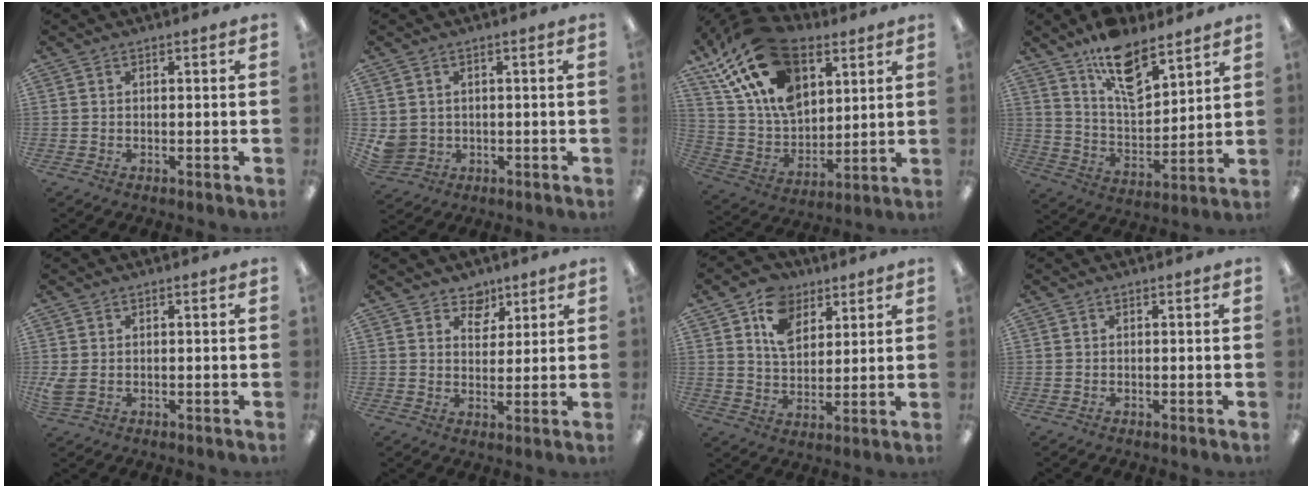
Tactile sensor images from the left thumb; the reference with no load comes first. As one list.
[{"total": 3.4, "force": [0.4, 3.3, 0.5], "torque": [-0.026, -0.001, 0.010]}, {"total": 22.8, "force": [12.4, 13.4, 13.6], "torque": [-0.292, -0.056, 0.223]}, {"total": 13.9, "force": [9.9, 5.7, 8.0], "torque": [-0.133, -0.058, 0.175]}, {"total": 2.5, "force": [-0.2, 1.7, 1.8], "torque": [-0.040, -0.001, -0.004]}, {"total": 5.3, "force": [3.9, 3.4, 0.9], "torque": [-0.005, -0.026, 0.069]}, {"total": 10.9, "force": [5.9, 7.9, 4.7], "torque": [-0.080, -0.017, 0.110]}, {"total": 0.0}]